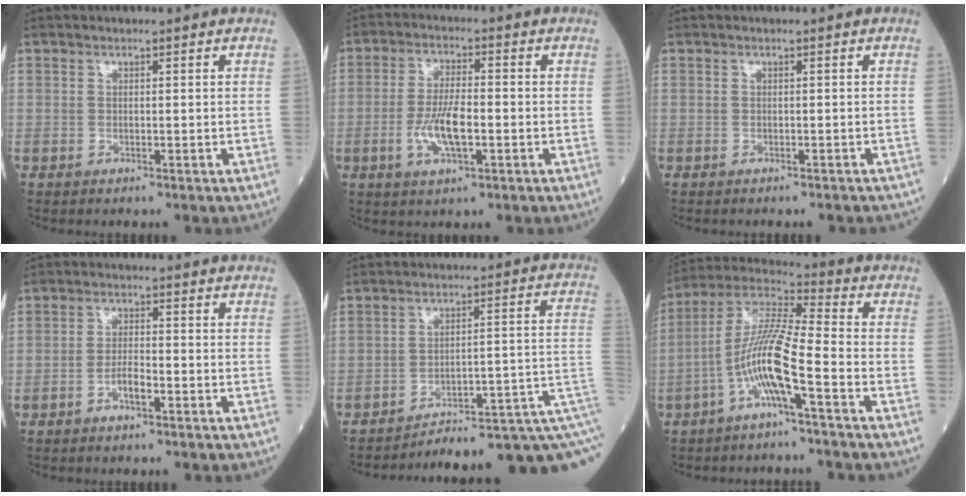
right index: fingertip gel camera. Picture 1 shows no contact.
{"total": 7.1, "force": [-1.8, 1.9, 6.6], "torque": [-0.132, 0.002, -0.032]}
{"total": 4.4, "force": [-4.0, 1.2, 1.4], "torque": [-0.022, -0.008, -0.040]}
{"total": 3.0, "force": [-1.6, 0.9, 2.4], "torque": [-0.046, 0.003, -0.030]}
{"total": 14.6, "force": [-10.4, -0.2, 10.2], "torque": [-0.078, 0.063, -0.136]}
{"total": 11.1, "force": [-4.0, 0.5, 10.3], "torque": [-0.212, 0.013, -0.086]}